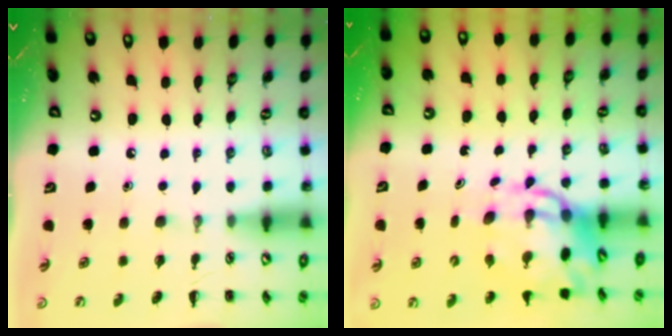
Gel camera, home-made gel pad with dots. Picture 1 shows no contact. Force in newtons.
{"total": 9.2, "press": 9.0, "slide": 2.2}